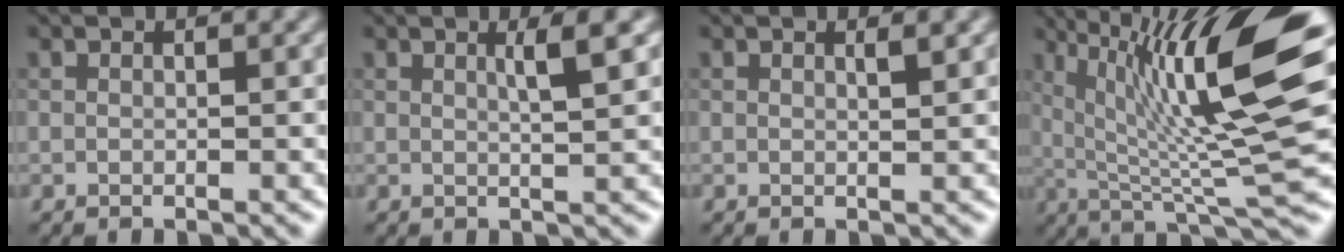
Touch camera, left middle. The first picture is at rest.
{"total": 2.4, "force": [0.9, 0.4, 2.1], "torque": [-0.027, 0.006, 0.010]}
{"total": 0.8, "force": [0.5, 0.2, 0.6], "torque": [-0.005, 0.002, 0.007]}
{"total": 13.8, "force": [4.4, 2.4, 12.9], "torque": [-0.203, 0.017, 0.080]}